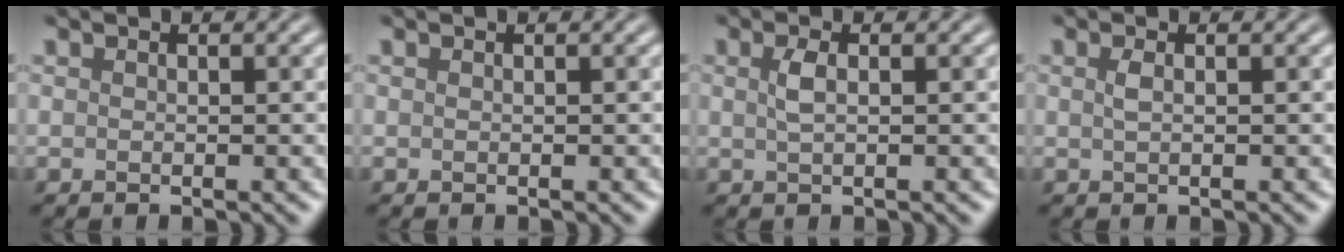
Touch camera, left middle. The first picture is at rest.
{"total": 0.0}
{"total": 1.5, "force": [0.4, 0.6, 1.3], "torque": [-0.030, 0.004, 0.008]}
{"total": 0.9, "force": [0.2, 0.3, 0.8], "torque": [-0.018, 0.003, 0.006]}